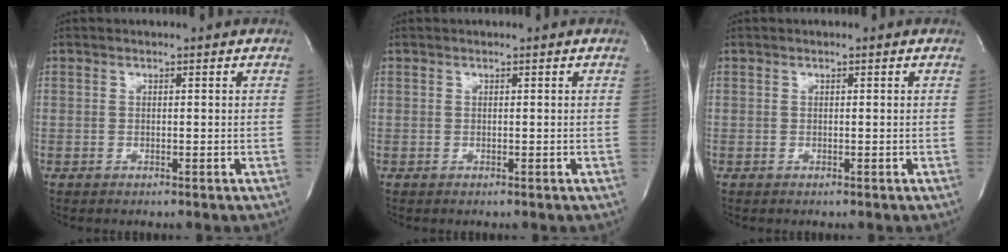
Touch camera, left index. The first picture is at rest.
{"total": 0.0}
{"total": 0.0}